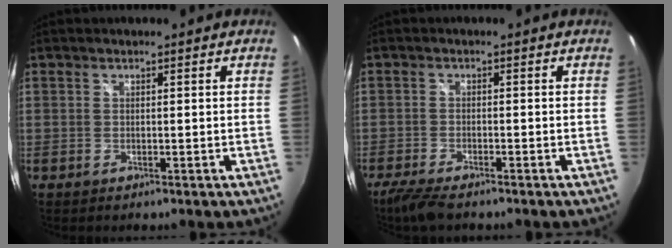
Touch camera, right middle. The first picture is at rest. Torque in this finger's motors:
{"motor_torque": [0.60, -0.59, 0.16, 0.06]}